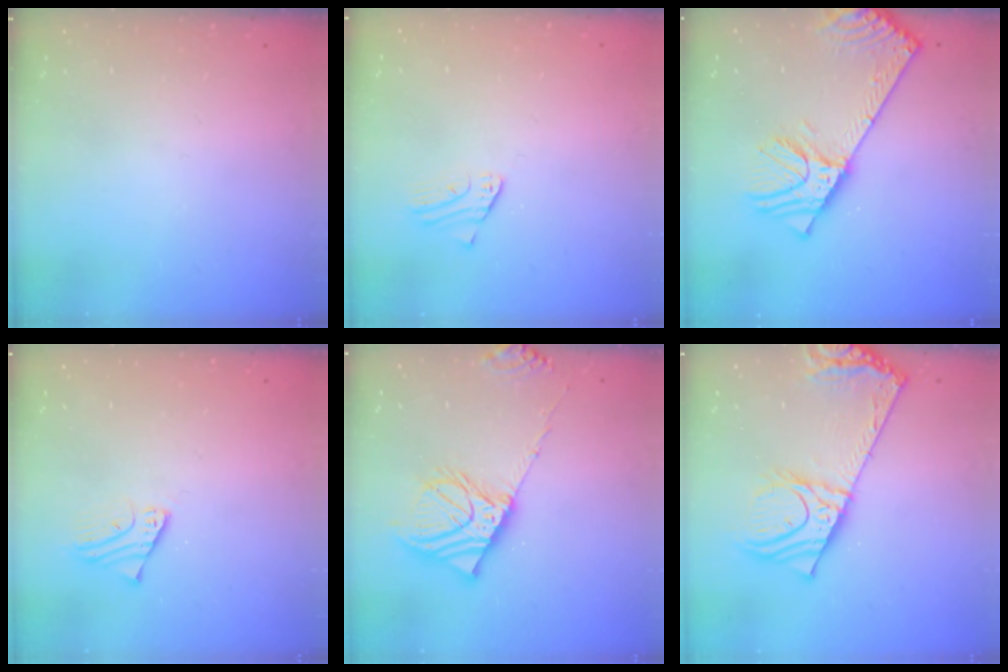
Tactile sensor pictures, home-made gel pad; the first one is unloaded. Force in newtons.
{"total": 1.5, "press": 1.5, "slide": 0.1}
{"total": 13.1, "press": 12.8, "slide": 3.0}
{"total": 2.1, "press": 2.1, "slide": 0.1}
{"total": 15.9, "press": 15.6, "slide": 2.8}
{"total": 16.9, "press": 16.4, "slide": 3.8}